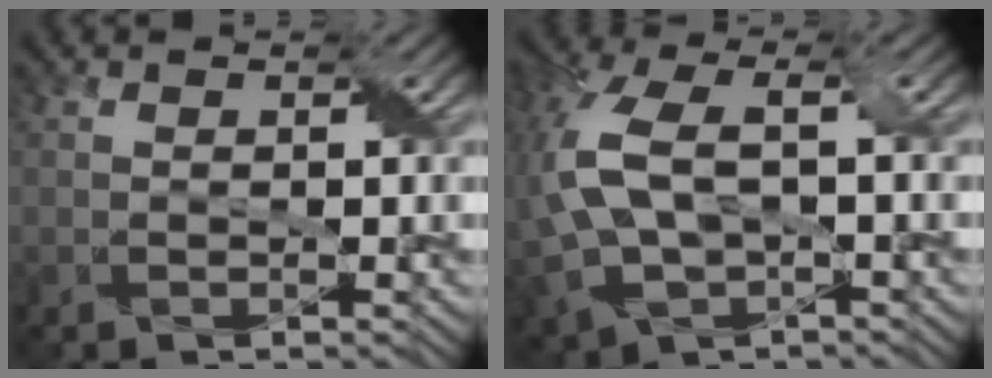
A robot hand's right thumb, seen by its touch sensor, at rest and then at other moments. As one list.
[{"total": 11.7, "force": [-0.2, 6.6, 9.6], "torque": [-0.261, -0.011, -0.002]}]